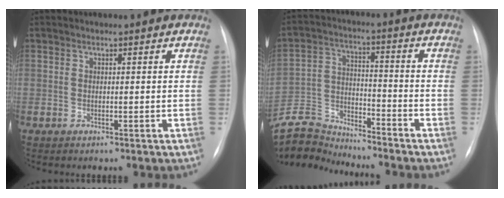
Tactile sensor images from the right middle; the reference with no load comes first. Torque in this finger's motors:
{"motor_torque": [-0.16, -0.43, -0.01, -0.02]}